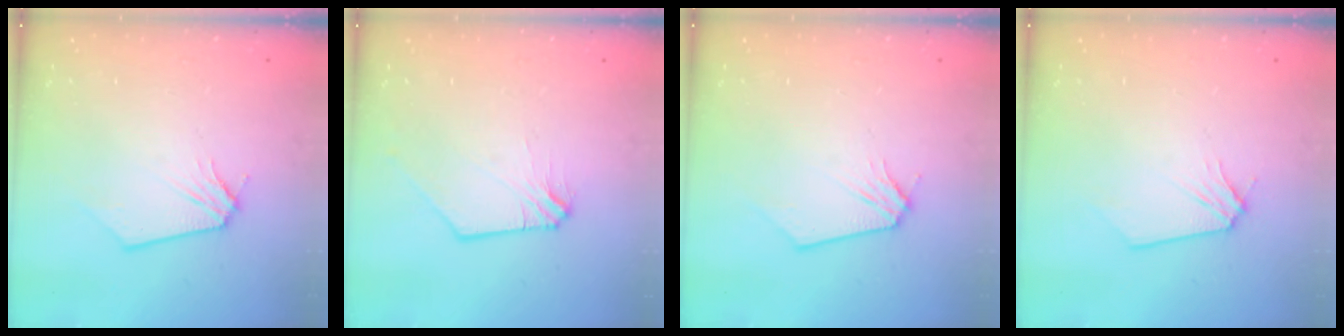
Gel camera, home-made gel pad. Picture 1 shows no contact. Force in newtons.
{"total": 0.9, "press": 0.9, "slide": 0.1}
{"total": 0.0}
{"total": 0.0}